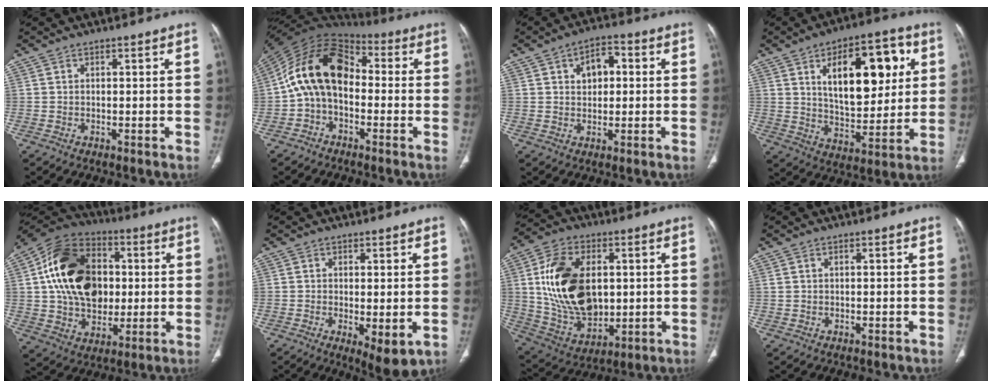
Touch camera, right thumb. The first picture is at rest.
{"total": 14.9, "force": [-0.9, 10.0, 11.1], "torque": [-0.184, 0.051, -0.028]}
{"total": 6.1, "force": [1.6, 4.0, 4.4], "torque": [-0.050, 0.010, 0.019]}
{"total": 20.0, "force": [6.2, 10.0, 16.2], "torque": [-0.194, -0.011, 0.102]}
{"total": 22.3, "force": [2.9, 16.0, 15.2], "torque": [-0.246, 0.010, 0.052]}
{"total": 5.7, "force": [-1.1, 2.0, 5.2], "torque": [-0.085, -0.022, -0.011]}
{"total": 20.3, "force": [2.9, 12.9, 15.4], "torque": [-0.261, -0.012, 0.068]}
{"total": 0.6, "force": [0.4, 0.3, 0.4], "torque": [-0.010, 0.008, 0.010]}